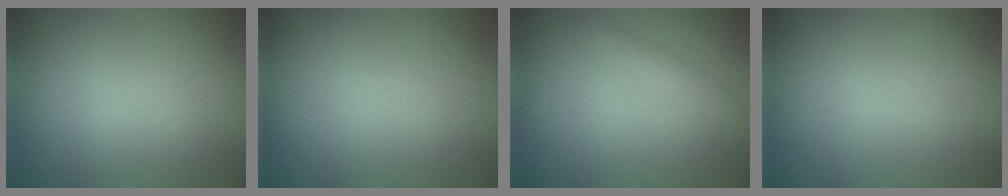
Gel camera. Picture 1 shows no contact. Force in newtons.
{"total": 0.0}
{"total": 0.8, "press": 0.8, "slide": 0.1}
{"total": 0.0}